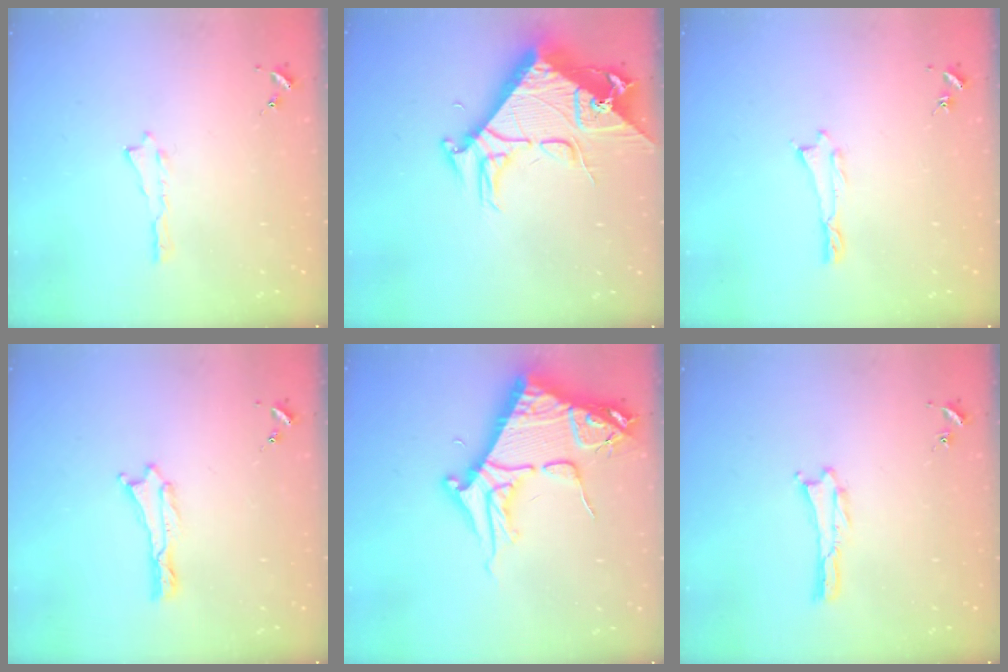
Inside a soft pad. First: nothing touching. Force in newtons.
{"total": 9.8, "press": 9.8, "slide": 1.1}
{"total": 0.0}
{"total": 0.0}
{"total": 10.7, "press": 10.7, "slide": 1.2}
{"total": 0.0}